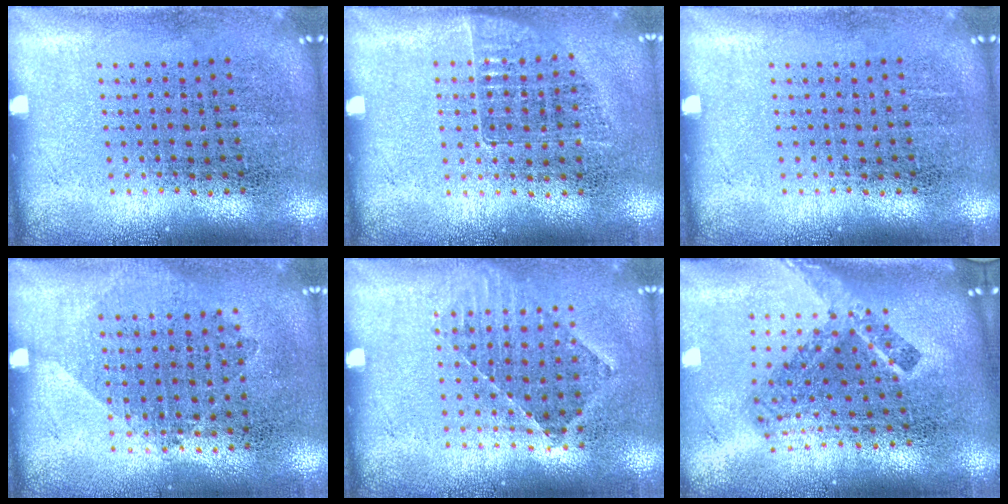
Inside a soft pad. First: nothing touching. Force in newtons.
{"total": 0.7, "press": 0.7, "slide": 0.1}
{"total": 0.0}
{"total": 1.0, "press": 0.9, "slide": 0.5}
{"total": 1.0, "press": 0.9, "slide": 0.2}
{"total": 2.3, "press": 1.5, "slide": 1.7}